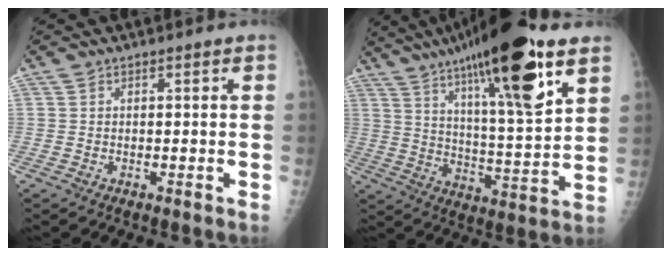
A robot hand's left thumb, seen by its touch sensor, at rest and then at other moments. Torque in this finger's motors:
{"motor_torque": [2.52, 2.02, 1.83, -0.93, 0.62]}